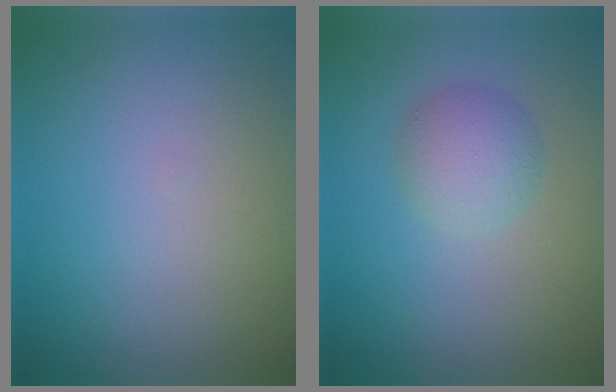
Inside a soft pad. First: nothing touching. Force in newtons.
{"total": 2.9, "press": 2.9, "slide": 0.0}